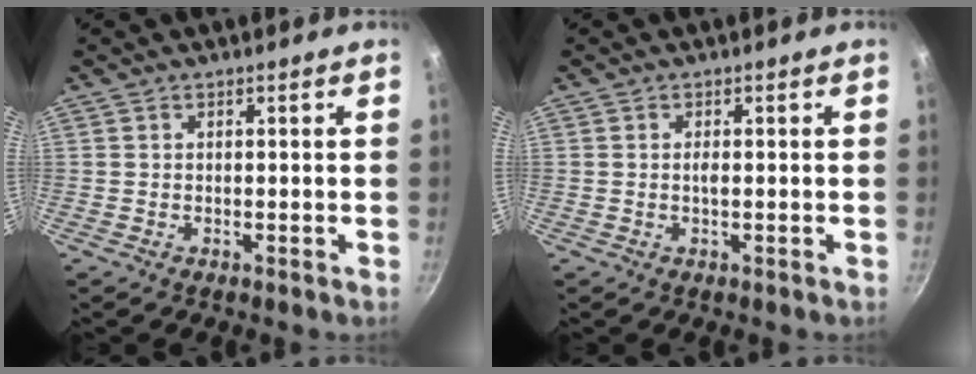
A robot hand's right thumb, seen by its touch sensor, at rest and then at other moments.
{"total": 1.0, "force": [0.0, 0.2, 1.0], "torque": [-0.020, 0.000, -0.001]}